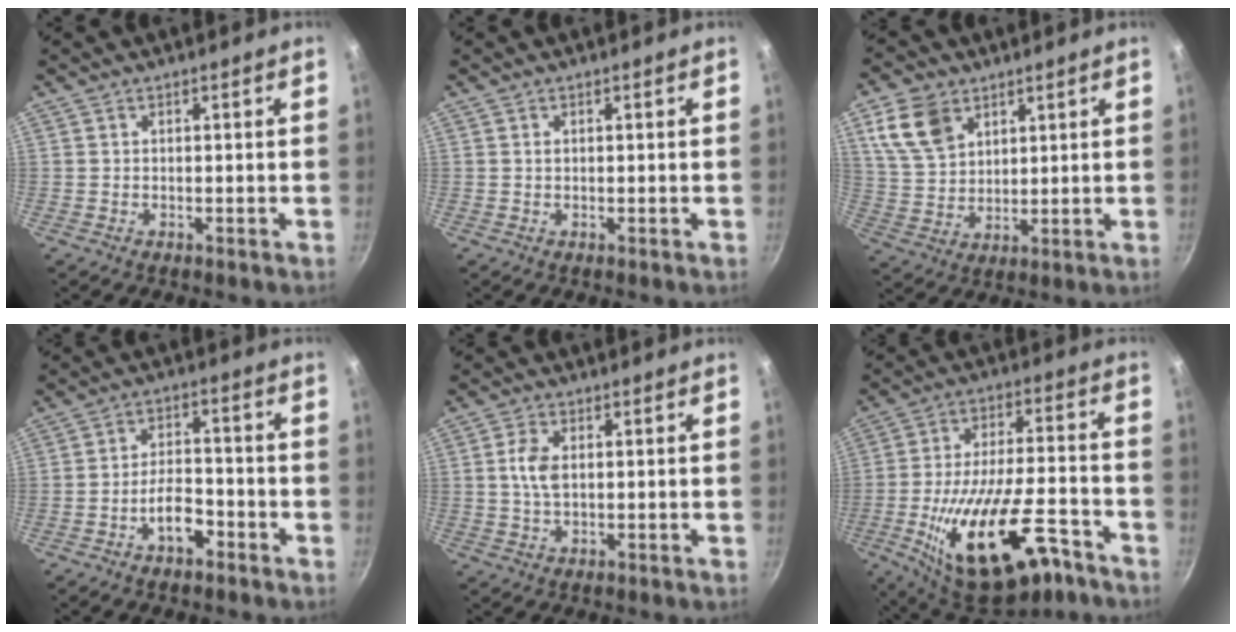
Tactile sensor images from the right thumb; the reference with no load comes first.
{"total": 0.5, "force": [0.1, 0.4, 0.3], "torque": [-0.007, 0.001, 0.003]}
{"total": 10.8, "force": [5.4, 7.3, 5.8], "torque": [-0.098, -0.013, 0.112]}
{"total": 6.5, "force": [-3.5, 3.2, 4.4], "torque": [-0.058, 0.033, -0.061]}
{"total": 4.9, "force": [0.7, 2.9, 3.9], "torque": [-0.075, 0.003, 0.013]}
{"total": 24.2, "force": [-11.5, 10.5, 18.5], "torque": [-0.296, 0.046, -0.172]}